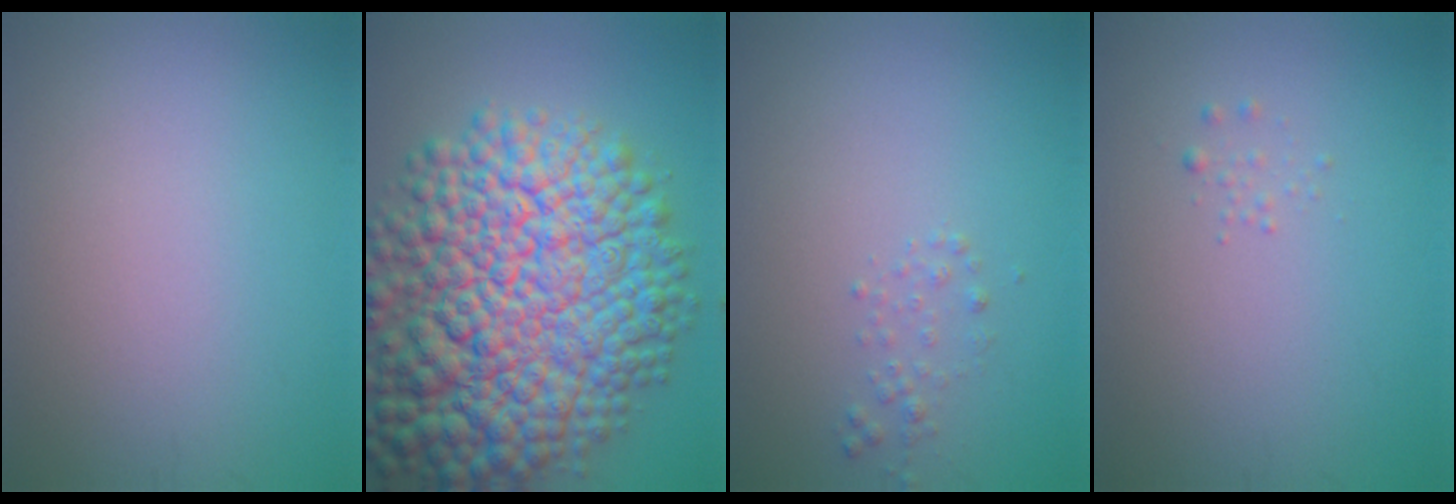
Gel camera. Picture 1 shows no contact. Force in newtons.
{"total": 16.7, "press": 16.7, "slide": 0.5}
{"total": 1.0, "press": 1.0, "slide": 0.1}
{"total": 0.6, "press": 0.6, "slide": 0.0}